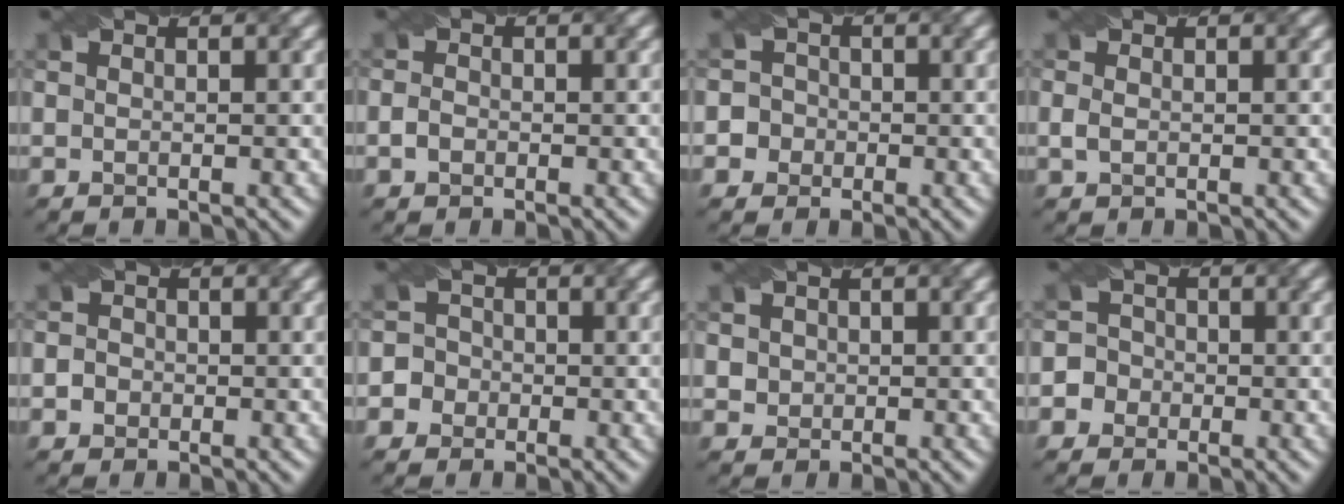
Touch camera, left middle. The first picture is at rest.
{"total": 1.0, "force": [-0.4, 0.8, 0.5], "torque": [-0.011, 0.003, -0.012]}
{"total": 3.4, "force": [-0.8, 3.3, 0.4], "torque": [0.017, 0.020, -0.036]}
{"total": 1.1, "force": [0.0, 0.9, 0.7], "torque": [-0.020, 0.002, -0.001]}
{"total": 1.3, "force": [-0.2, 1.2, 0.3], "torque": [0.007, 0.007, -0.009]}
{"total": 3.3, "force": [-1.1, 3.1, 0.3], "torque": [0.021, 0.018, -0.039]}
{"total": 1.4, "force": [0.5, 1.3, 0.3], "torque": [-0.008, 0.008, 0.018]}
{"total": 3.7, "force": [-1.3, 3.4, 0.3], "torque": [0.017, 0.017, -0.042]}